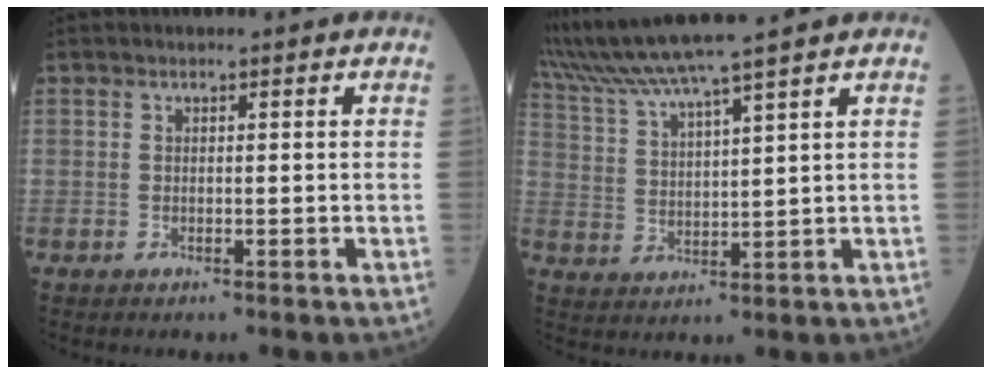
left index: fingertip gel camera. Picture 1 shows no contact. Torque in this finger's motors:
{"motor_torque": [1.07, -1.07, 0.22, 0.13]}